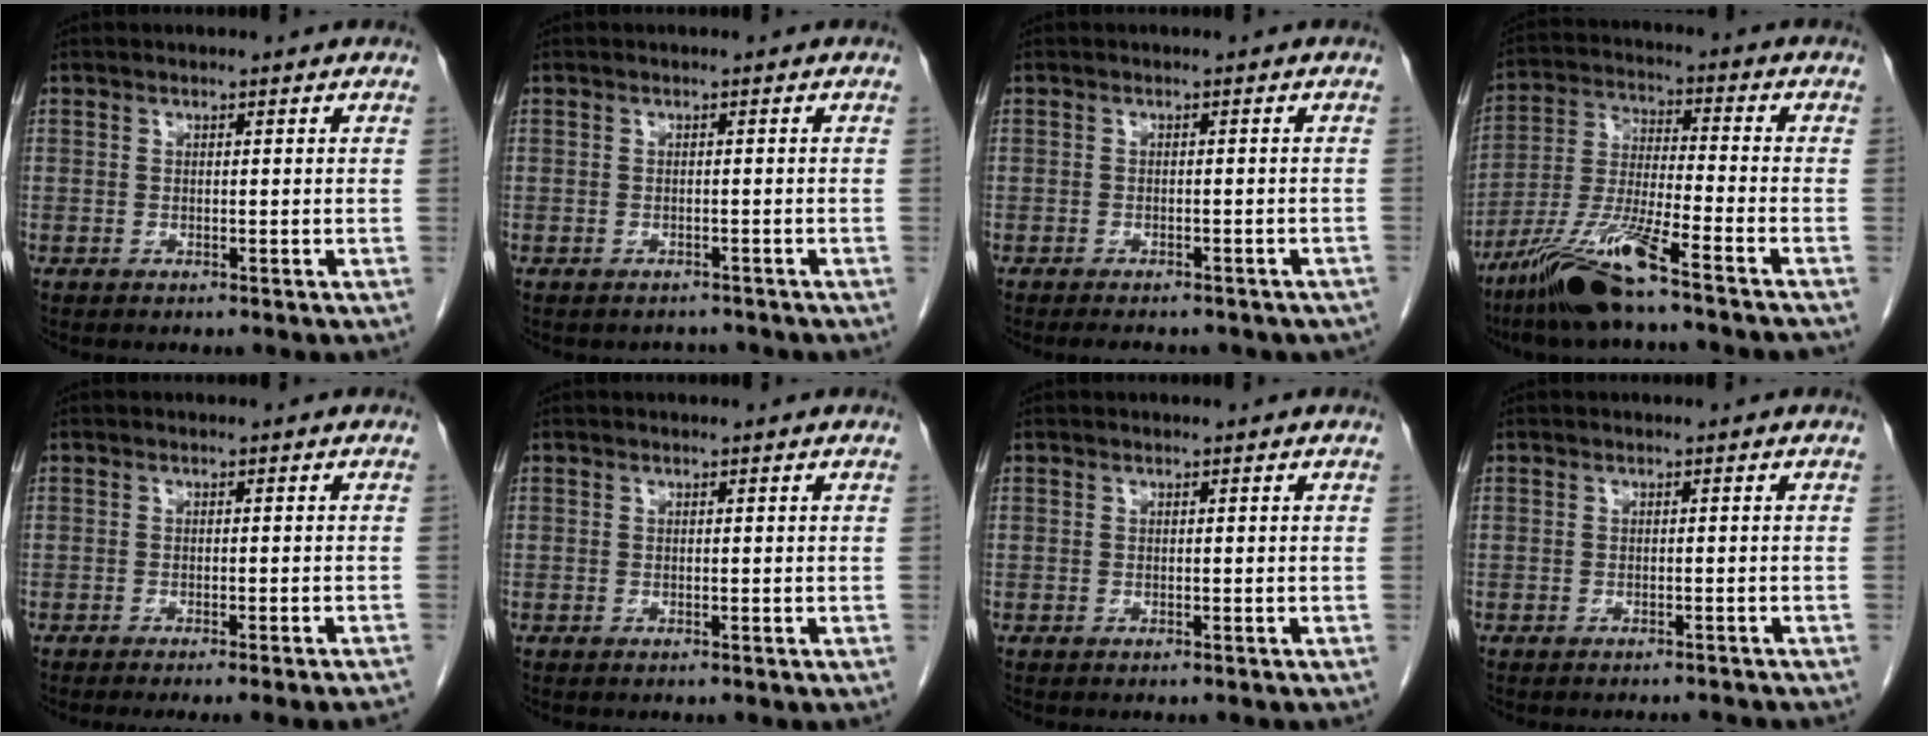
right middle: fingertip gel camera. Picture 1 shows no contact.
{"total": 1.9, "force": [-1.7, 0.8, -0.2], "torque": [0.000, -0.002, -0.024]}
{"total": 10.1, "force": [-8.6, 3.7, 3.8], "torque": [-0.054, -0.002, -0.087]}
{"total": 13.8, "force": [-10.0, 0.1, 9.5], "torque": [-0.193, -0.029, -0.184]}
{"total": 8.6, "force": [-7.8, -1.3, 3.5], "torque": [-0.014, -0.027, -0.094]}
{"total": 0.0}
{"total": 0.0}
{"total": 3.2, "force": [-3.1, 0.5, 0.5], "torque": [-0.003, -0.008, -0.036]}